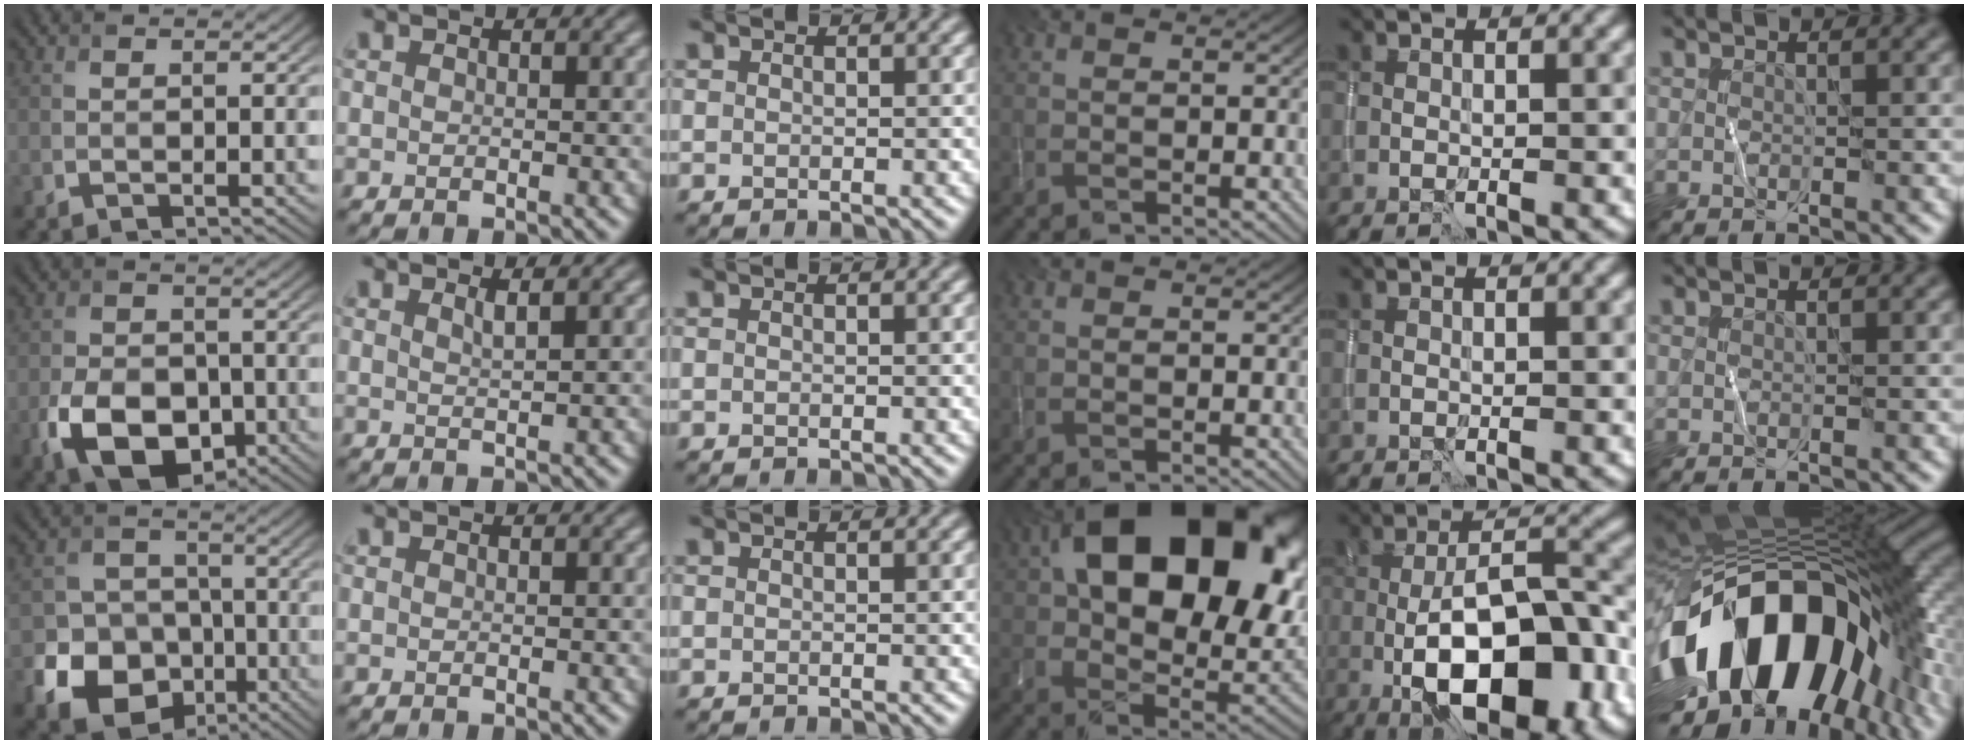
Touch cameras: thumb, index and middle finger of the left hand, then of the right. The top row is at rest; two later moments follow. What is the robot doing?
{"motion": "wipe", "object": "whiteboard"}